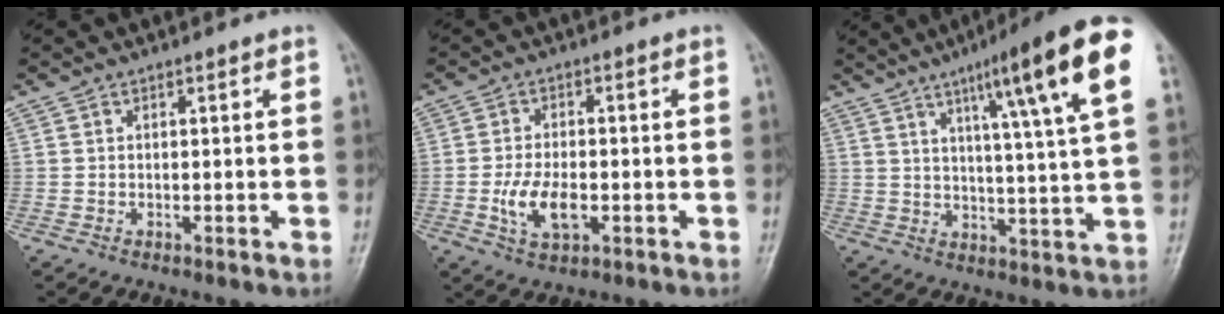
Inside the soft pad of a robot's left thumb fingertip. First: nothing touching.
{"total": 7.2, "force": [-1.9, 3.8, 5.8], "torque": [-0.111, 0.003, -0.033]}
{"total": 18.7, "force": [8.5, 1.8, 16.5], "torque": [-0.227, -0.016, 0.114]}